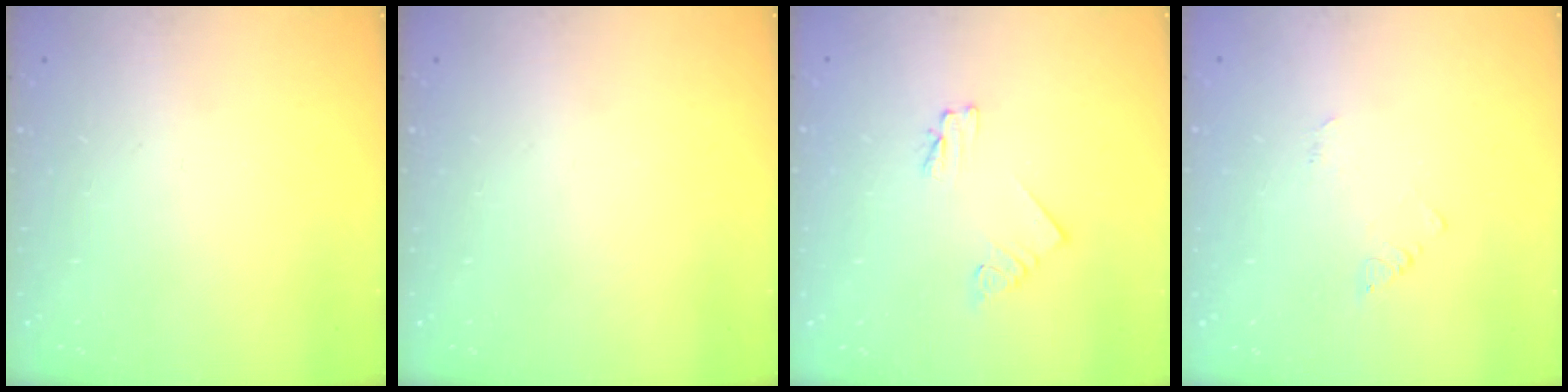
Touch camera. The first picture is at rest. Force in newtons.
{"total": 0.0}
{"total": 1.6, "press": 1.5, "slide": 0.2}
{"total": 2.4, "press": 2.4, "slide": 0.3}